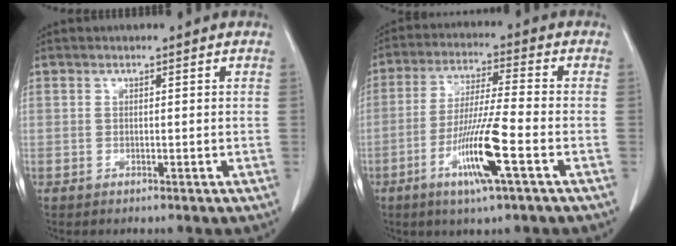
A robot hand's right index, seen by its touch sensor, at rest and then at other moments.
{"total": 10.9, "force": [-4.3, -0.3, 10.0], "torque": [-0.195, -0.017, -0.084]}